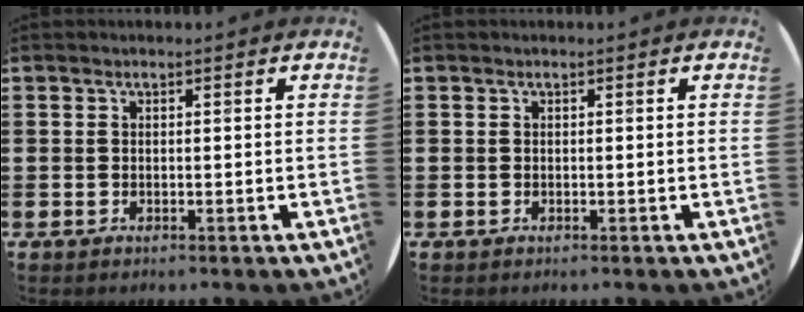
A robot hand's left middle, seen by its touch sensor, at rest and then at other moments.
{"total": 0.0}